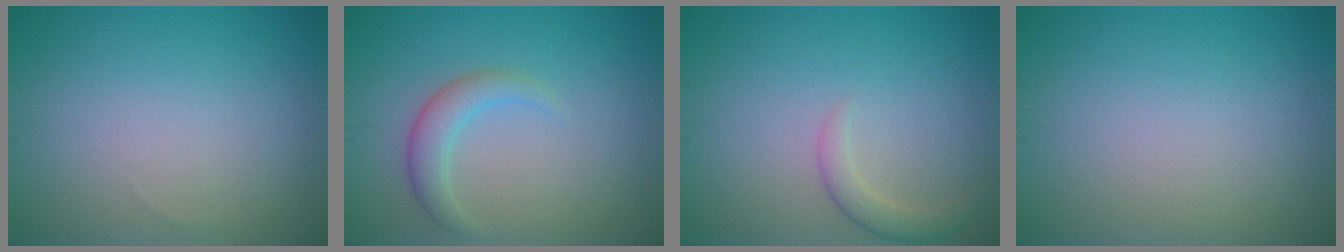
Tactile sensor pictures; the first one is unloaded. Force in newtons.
{"total": 2.4, "press": 2.4, "slide": 0.2}
{"total": 1.8, "press": 1.8, "slide": 0.1}
{"total": 0.0}